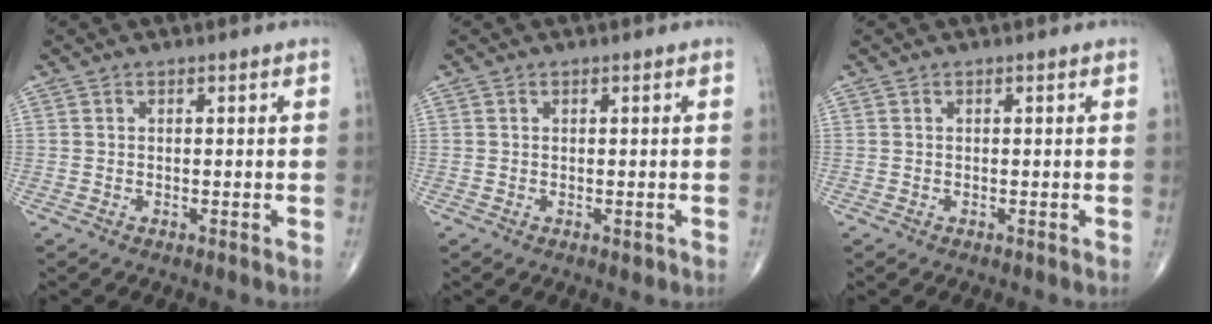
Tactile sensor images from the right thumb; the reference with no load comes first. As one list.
[{"total": 0.6, "force": [-0.1, 0.4, 0.4], "torque": [-0.001, -0.001, 0.000]}, {"total": 0.0}]